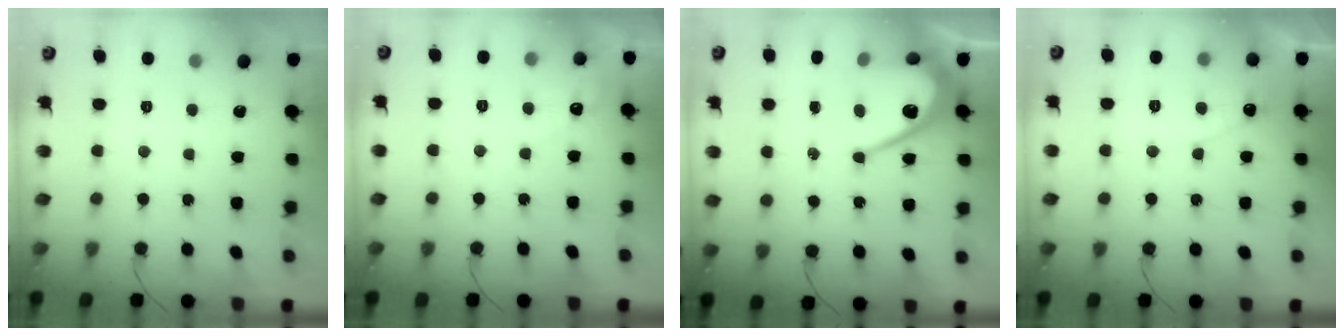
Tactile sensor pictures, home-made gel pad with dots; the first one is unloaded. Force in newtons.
{"total": 2.8, "press": 2.8, "slide": 0.1}
{"total": 10.8, "press": 10.8, "slide": 1.0}
{"total": 5.4, "press": 5.4, "slide": 0.4}